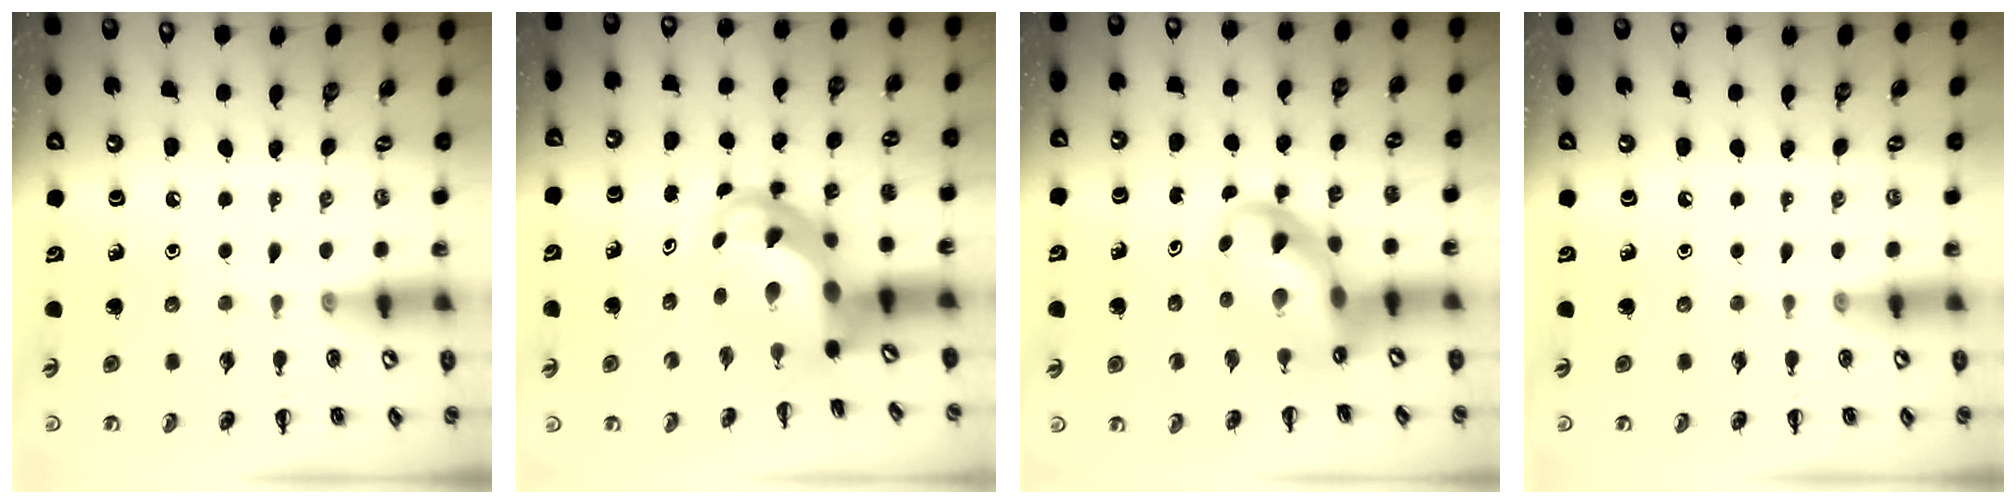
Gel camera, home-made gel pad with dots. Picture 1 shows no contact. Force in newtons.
{"total": 6.4, "press": 6.1, "slide": 1.8}
{"total": 9.1, "press": 8.8, "slide": 2.4}
{"total": 0.0}